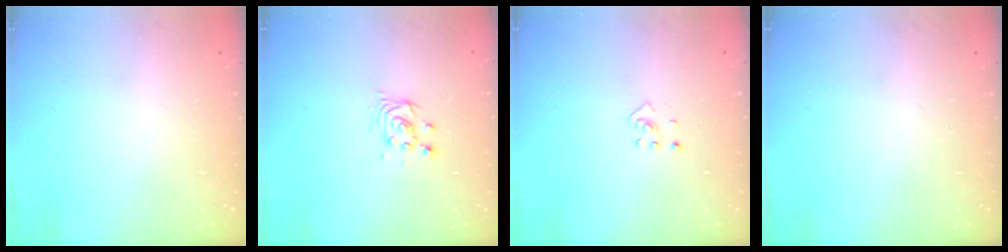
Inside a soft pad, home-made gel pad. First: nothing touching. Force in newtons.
{"total": 3.9, "press": 3.9, "slide": 0.3}
{"total": 2.0, "press": 1.9, "slide": 0.8}
{"total": 0.0}